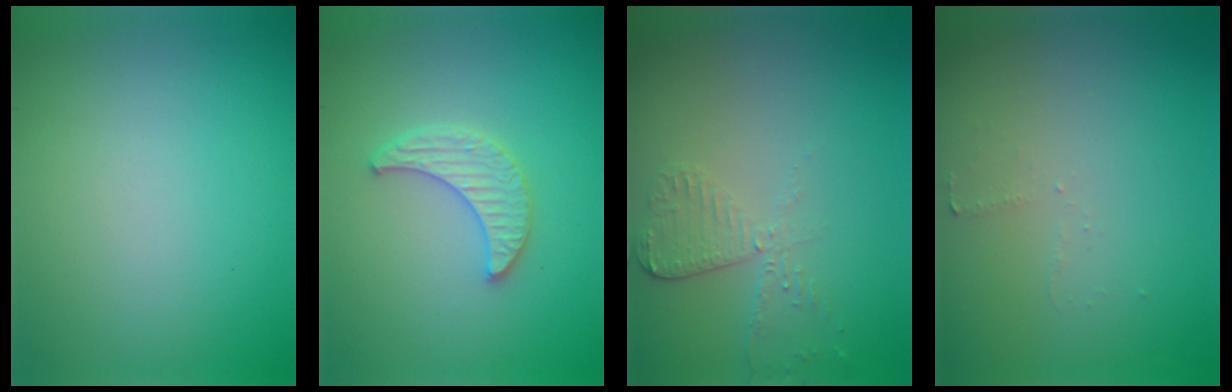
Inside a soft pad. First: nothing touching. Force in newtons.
{"total": 2.9, "press": 2.9, "slide": 0.7}
{"total": 2.7, "press": 2.4, "slide": 1.2}
{"total": 0.9, "press": 0.8, "slide": 0.3}